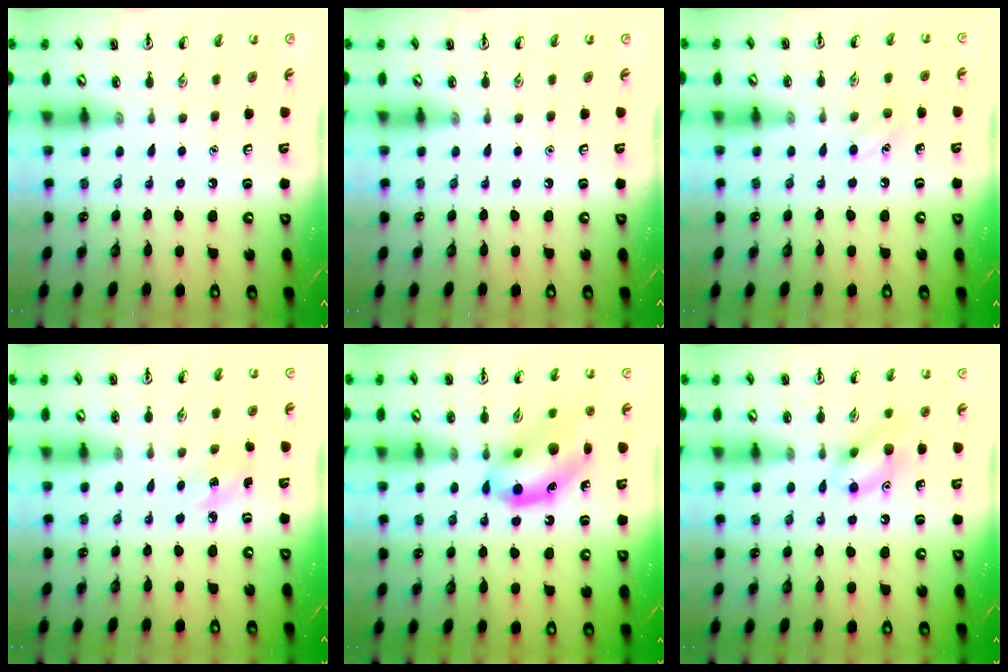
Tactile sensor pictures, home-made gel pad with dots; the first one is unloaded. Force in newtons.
{"total": 0.0}
{"total": 5.4, "press": 5.1, "slide": 1.6}
{"total": 3.5, "press": 3.3, "slide": 1.2}
{"total": 14.4, "press": 14.2, "slide": 2.2}
{"total": 11.0, "press": 11.0, "slide": 0.9}